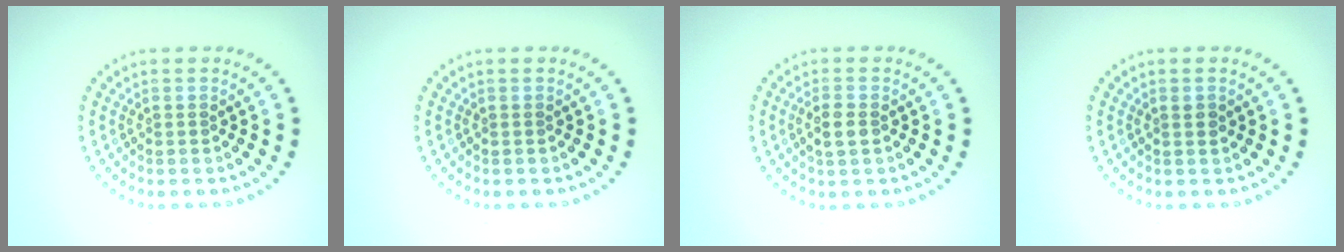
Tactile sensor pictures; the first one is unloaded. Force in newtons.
{"total": 0.0}
{"total": 1.8, "press": 1.8, "slide": 0.3}
{"total": 0.8, "press": 0.8, "slide": 0.3}